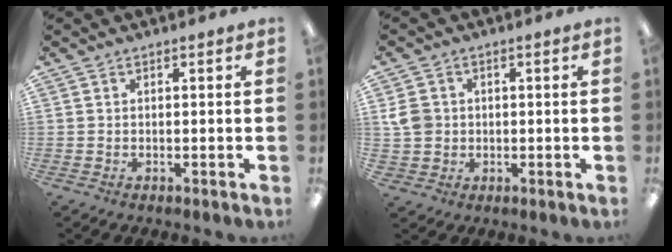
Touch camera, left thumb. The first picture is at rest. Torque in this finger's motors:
{"motor_torque": [0.58, 0.71, 0.51, -0.54, 0.01]}